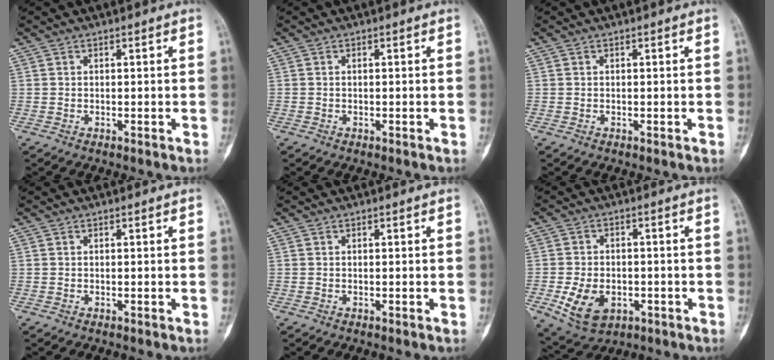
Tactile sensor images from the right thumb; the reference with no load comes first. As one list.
[{"total": 0.0}, {"total": 0.0}, {"total": 0.0}, {"total": 0.0}, {"total": 9.3, "force": [-2.8, 6.4, 6.1], "torque": [-0.099, 0.006, -0.035]}]